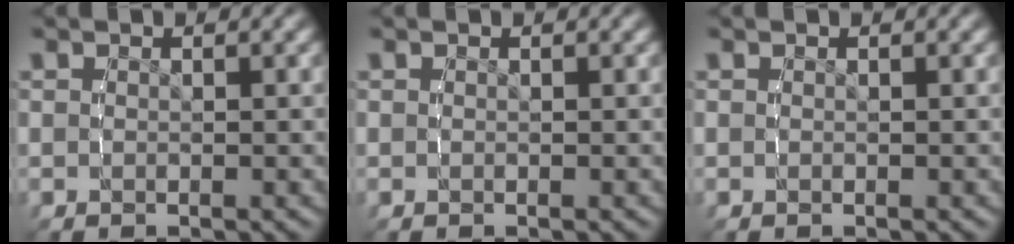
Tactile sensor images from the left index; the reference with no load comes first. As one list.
[{"total": 0.0}, {"total": 0.0}]